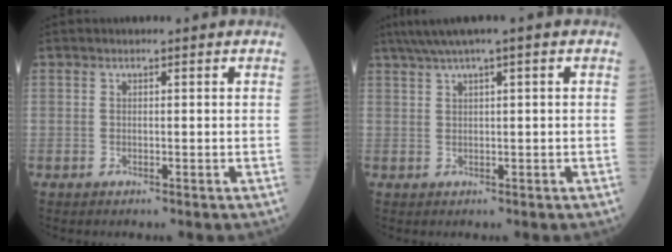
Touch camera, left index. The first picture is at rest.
{"total": 4.9, "force": [3.2, -0.5, 3.6], "torque": [-0.073, 0.029, 0.065]}